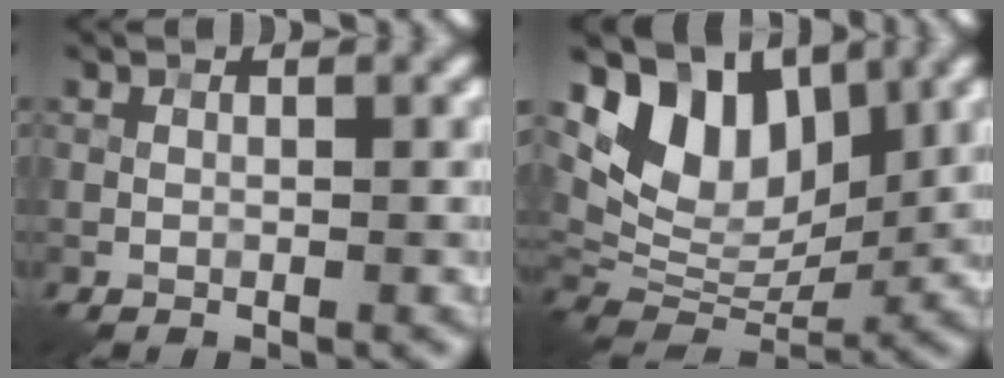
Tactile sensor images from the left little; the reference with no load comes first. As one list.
[{"total": 8.4, "force": [4.0, 5.5, 4.8], "torque": [-0.079, -0.010, 0.072]}]